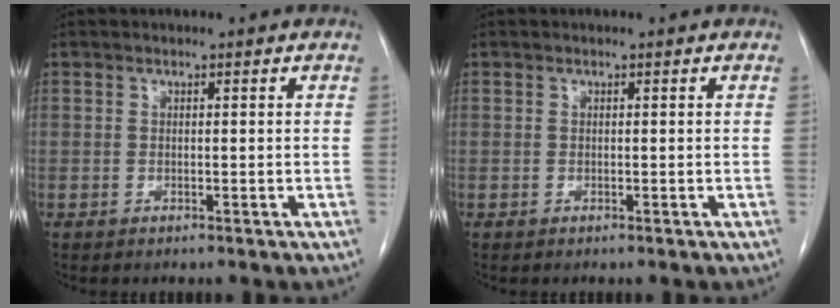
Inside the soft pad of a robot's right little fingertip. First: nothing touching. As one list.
[{"total": 0.0}]